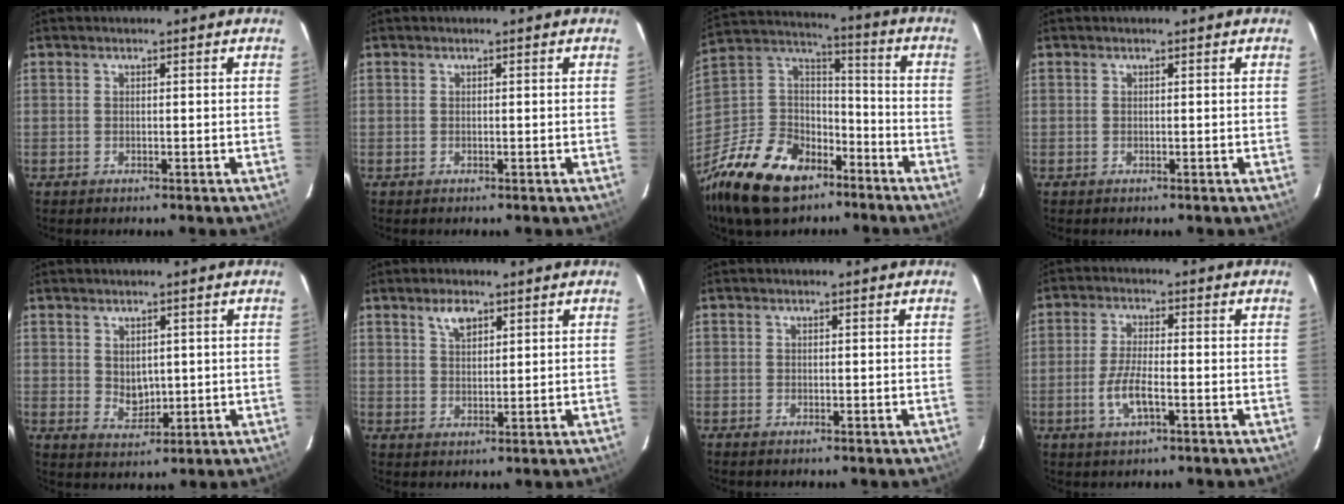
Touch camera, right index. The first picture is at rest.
{"total": 0.0}
{"total": 23.1, "force": [-14.6, 13.7, 11.7], "torque": [-0.275, 0.019, -0.243]}
{"total": 0.0}
{"total": 4.0, "force": [0.9, 3.1, 2.3], "torque": [-0.036, -0.001, 0.025]}
{"total": 3.7, "force": [2.3, 1.8, 2.3], "torque": [-0.040, 0.006, 0.044]}
{"total": 0.9, "force": [-0.7, 0.4, 0.3], "torque": [-0.007, -0.002, -0.015]}
{"total": 6.4, "force": [-2.3, 1.8, 5.6], "torque": [-0.120, -0.003, -0.046]}